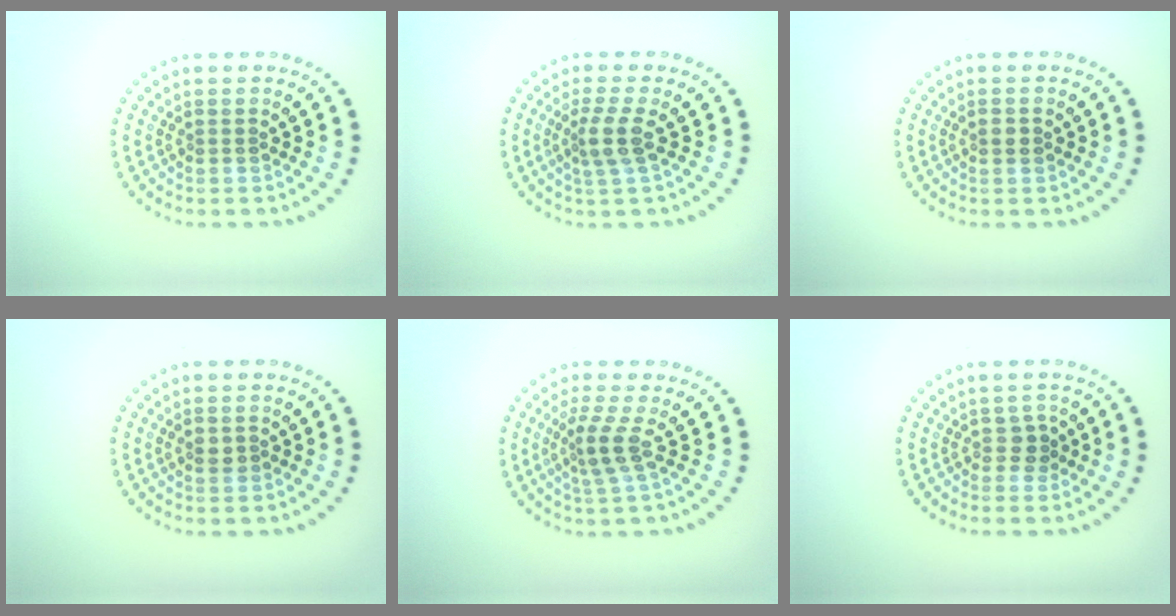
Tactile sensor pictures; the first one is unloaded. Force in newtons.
{"total": 2.4, "press": 1.8, "slide": 1.5}
{"total": 1.2, "press": 1.2, "slide": 0.1}
{"total": 1.1, "press": 1.1, "slide": 0.1}
{"total": 2.6, "press": 1.9, "slide": 1.8}
{"total": 1.3, "press": 1.1, "slide": 0.7}